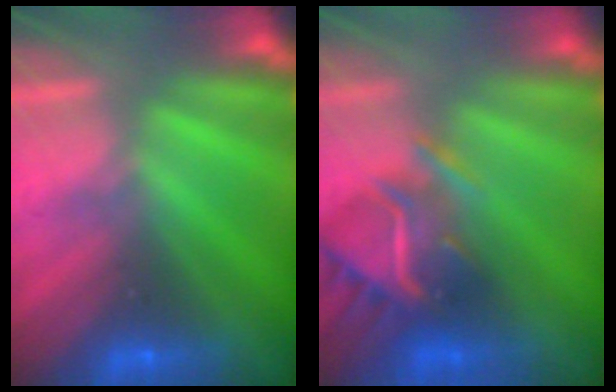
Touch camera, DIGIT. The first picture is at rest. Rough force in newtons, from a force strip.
{"total": 6.4}